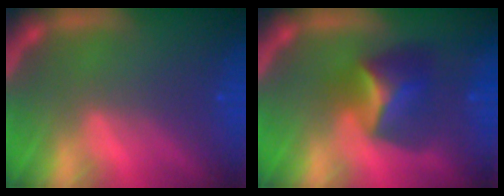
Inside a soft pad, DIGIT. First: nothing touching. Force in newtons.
{"total": 4.9}